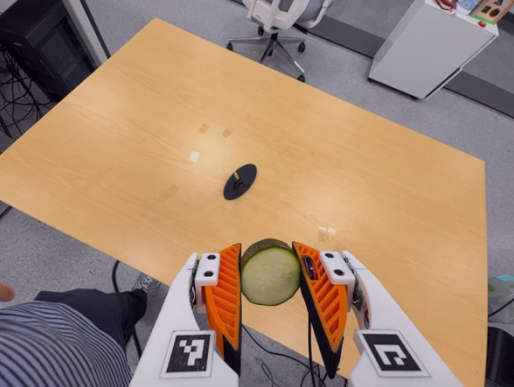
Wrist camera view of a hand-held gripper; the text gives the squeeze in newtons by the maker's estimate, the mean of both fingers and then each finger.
{"total": 11.4, "left": 10.5, "right": 12.2}